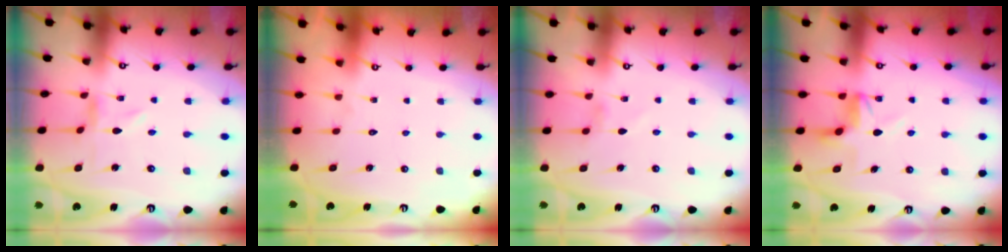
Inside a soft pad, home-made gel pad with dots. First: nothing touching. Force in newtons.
{"total": 1.7, "press": 1.7, "slide": 0.1}
{"total": 1.8, "press": 1.8, "slide": 0.4}
{"total": 5.7, "press": 5.4, "slide": 1.9}